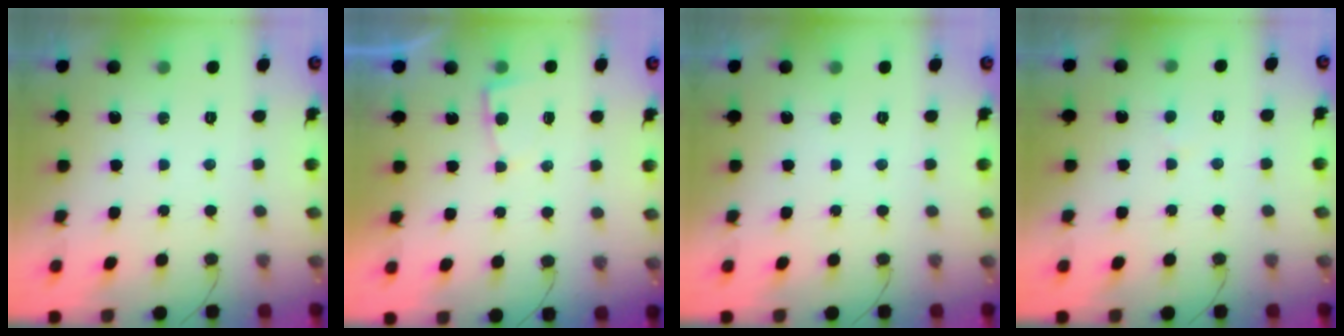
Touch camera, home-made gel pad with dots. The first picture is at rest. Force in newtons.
{"total": 2.4, "press": 2.4, "slide": 0.4}
{"total": 0.0}
{"total": 2.2, "press": 2.2, "slide": 0.3}